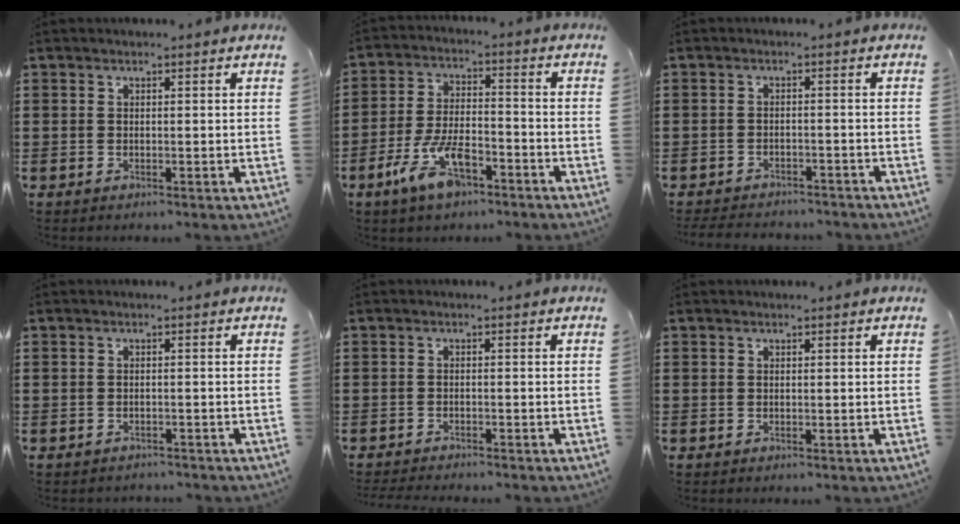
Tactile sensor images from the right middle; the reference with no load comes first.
{"total": 9.4, "force": [-5.2, 3.8, 6.9], "torque": [-0.155, 0.002, -0.099]}
{"total": 2.6, "force": [-2.6, 0.3, 0.1], "torque": [-0.007, -0.003, -0.055]}
{"total": 1.0, "force": [-1.0, 0.2, 0.0], "torque": [-0.004, 0.000, -0.021]}
{"total": 1.6, "force": [-1.6, 0.0, 0.1], "torque": [-0.005, 0.001, -0.033]}
{"total": 0.0}